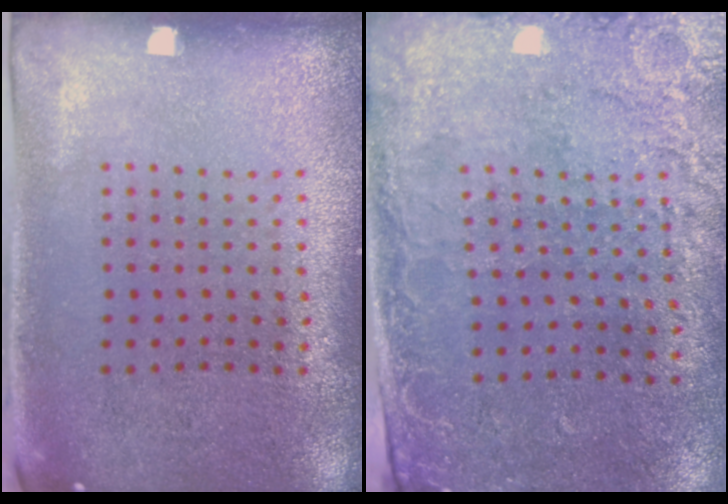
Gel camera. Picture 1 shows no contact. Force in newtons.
{"total": 2.6, "press": 2.2, "slide": 1.4}